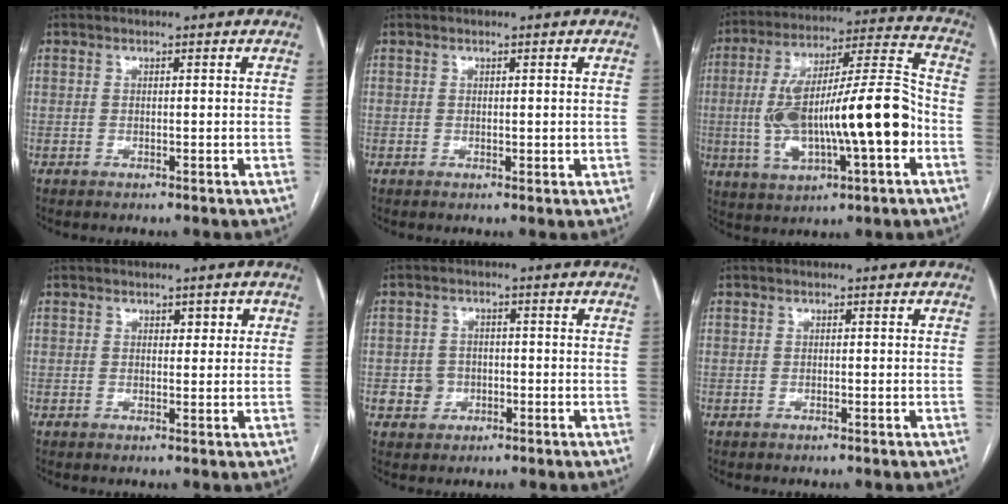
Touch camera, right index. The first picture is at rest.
{"total": 1.2, "force": [0.2, 0.6, 1.0], "torque": [-0.015, -0.004, 0.006]}
{"total": 21.0, "force": [-3.6, 4.1, 20.3], "torque": [-0.370, 0.020, -0.048]}
{"total": 1.9, "force": [0.9, 1.1, 1.2], "torque": [-0.010, 0.002, 0.011]}
{"total": 3.4, "force": [-0.9, 3.2, 0.9], "torque": [-0.004, 0.009, -0.011]}
{"total": 0.0}